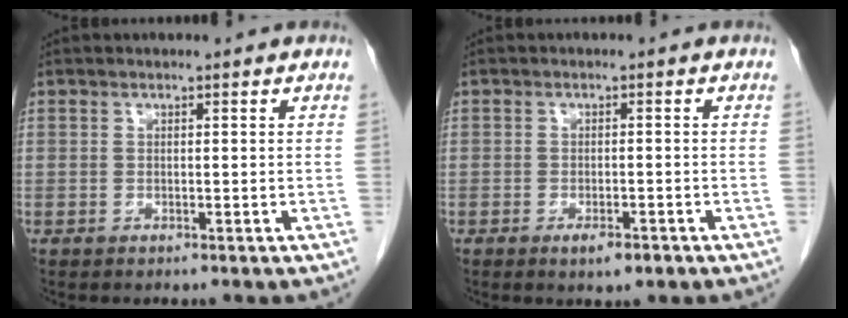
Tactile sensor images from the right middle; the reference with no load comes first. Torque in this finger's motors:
{"motor_torque": [0.24, -0.41, 0.08, 0.02]}